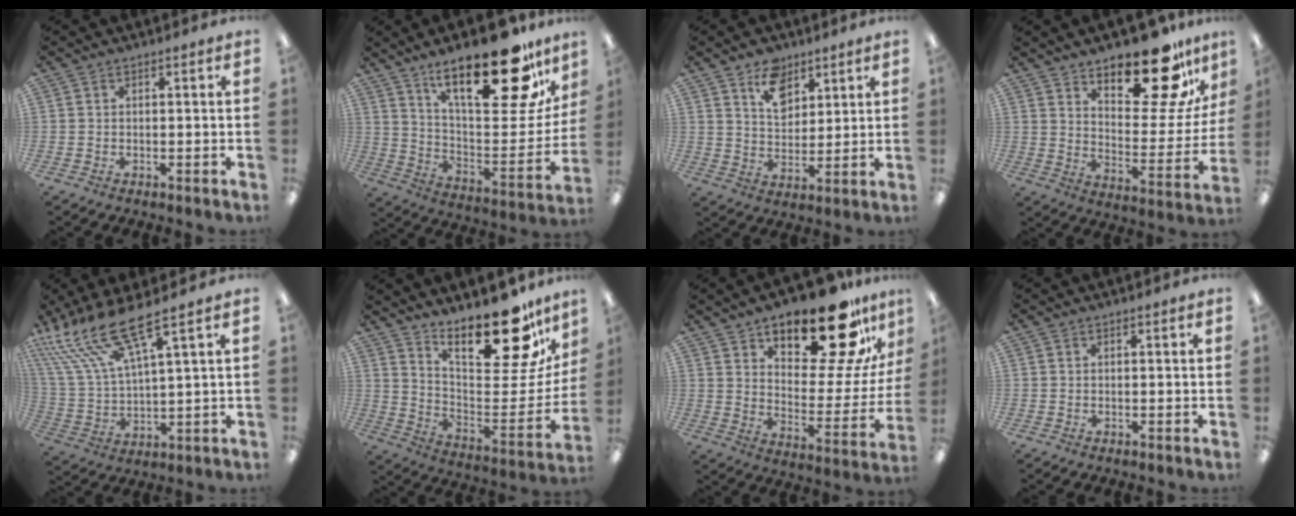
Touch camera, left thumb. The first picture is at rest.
{"total": 26.7, "force": [17.4, 9.2, 18.0], "torque": [-0.254, -0.115, 0.283]}
{"total": 9.6, "force": [6.2, 6.4, 3.4], "torque": [-0.037, -0.030, 0.111]}
{"total": 19.4, "force": [15.2, 6.6, 10.1], "torque": [-0.135, -0.115, 0.253]}
{"total": 16.2, "force": [12.1, 3.4, 10.2], "torque": [-0.232, -0.072, 0.213]}
{"total": 22.0, "force": [17.3, 7.0, 11.8], "torque": [-0.158, -0.143, 0.287]}
{"total": 22.0, "force": [16.9, 7.0, 12.3], "torque": [-0.178, -0.122, 0.277]}
{"total": 0.0}